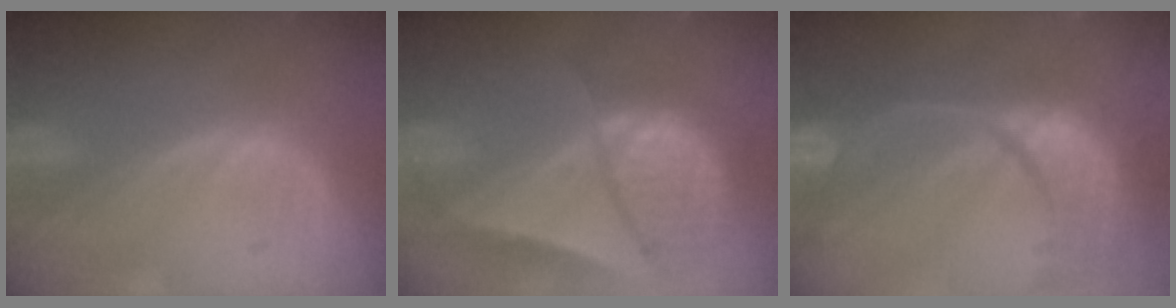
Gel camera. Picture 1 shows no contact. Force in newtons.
{"total": 9.4, "press": 8.1, "slide": 4.7}
{"total": 13.8, "press": 10.9, "slide": 8.4}